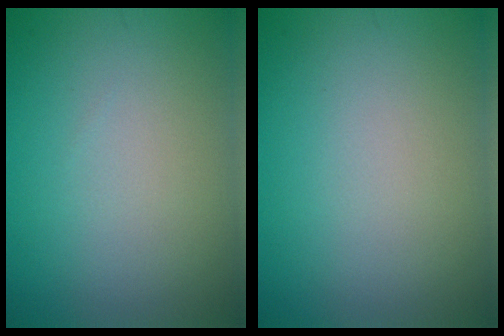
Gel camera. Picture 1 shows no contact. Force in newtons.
{"total": 0.0}